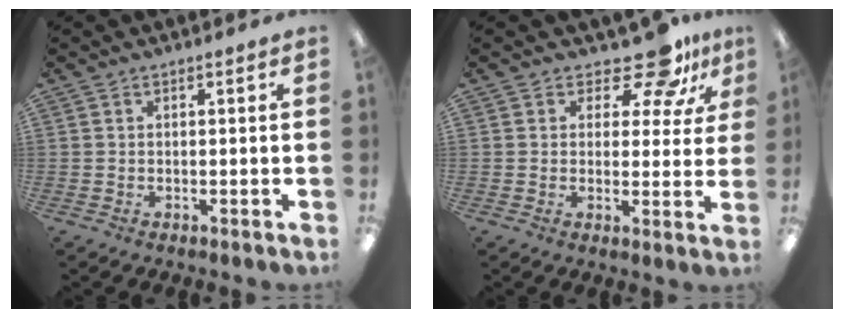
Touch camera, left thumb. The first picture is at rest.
{"total": 10.9, "force": [7.9, 4.8, 5.7], "torque": [-0.079, -0.048, 0.141]}